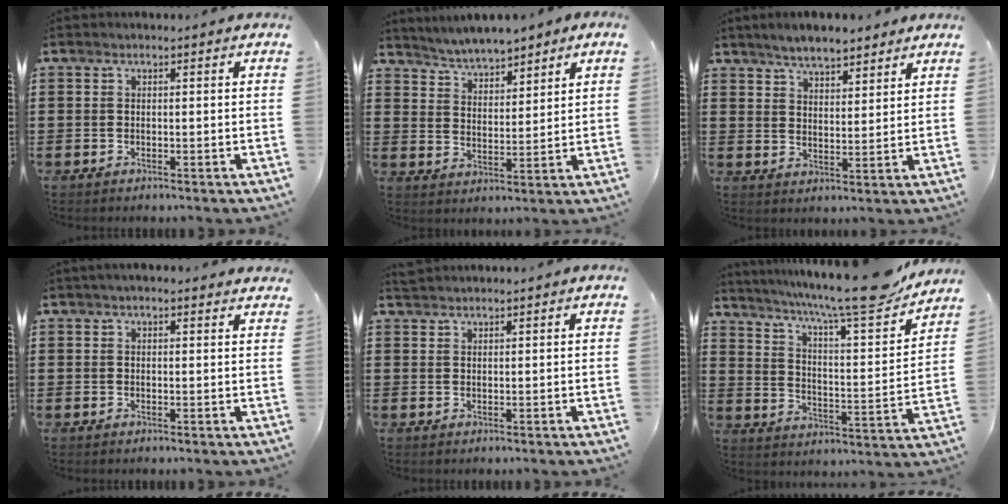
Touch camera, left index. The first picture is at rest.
{"total": 4.0, "force": [4.0, 0.7, 0.2], "torque": [-0.024, -0.015, 0.070]}
{"total": 4.9, "force": [4.6, 1.1, 1.0], "torque": [-0.037, -0.009, 0.086]}
{"total": 1.7, "force": [1.4, 0.4, 0.8], "torque": [-0.018, 0.004, 0.026]}
{"total": 1.4, "force": [1.4, 0.2, 0.1], "torque": [-0.006, 0.001, 0.028]}
{"total": 11.3, "force": [9.6, 0.3, 5.9], "torque": [-0.117, -0.070, 0.152]}